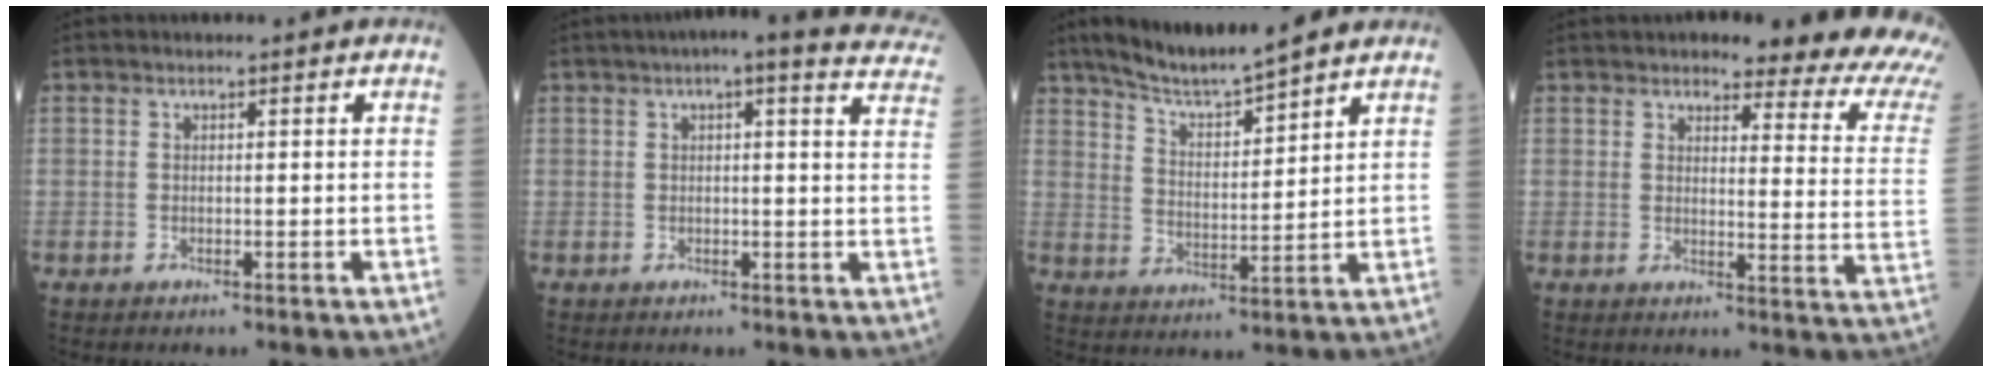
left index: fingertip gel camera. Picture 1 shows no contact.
{"total": 14.9, "force": [12.8, 2.4, 7.2], "torque": [-0.074, 0.005, 0.126]}
{"total": 9.3, "force": [8.4, 0.2, 4.0], "torque": [-0.076, 0.007, 0.156]}
{"total": 16.3, "force": [14.3, 2.1, 7.4], "torque": [-0.073, -0.067, 0.140]}